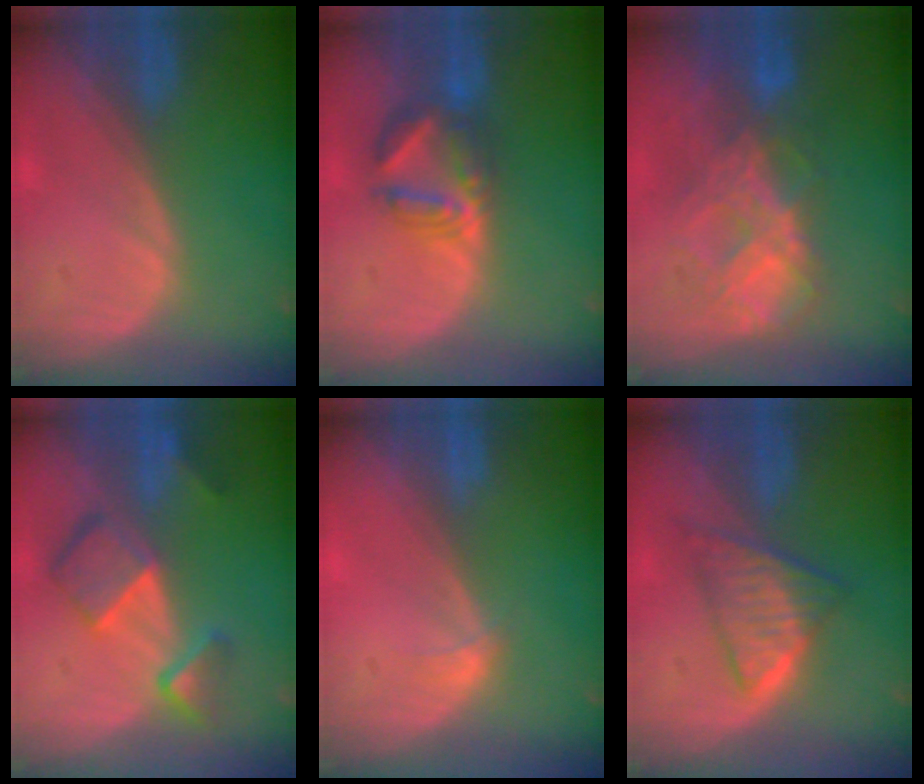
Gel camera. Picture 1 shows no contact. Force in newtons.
{"total": 6.0, "press": 6.0, "slide": 0.3}
{"total": 8.3, "press": 7.4, "slide": 3.7}
{"total": 7.8, "press": 6.7, "slide": 3.9}
{"total": 1.0, "press": 1.0, "slide": 0.1}
{"total": 6.1, "press": 5.7, "slide": 2.0}